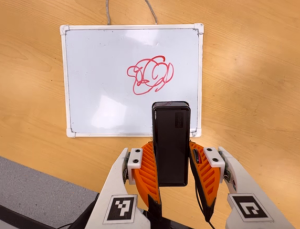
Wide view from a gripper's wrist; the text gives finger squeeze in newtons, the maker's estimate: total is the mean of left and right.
{"total": 4.4, "left": 3.4, "right": 5.5}